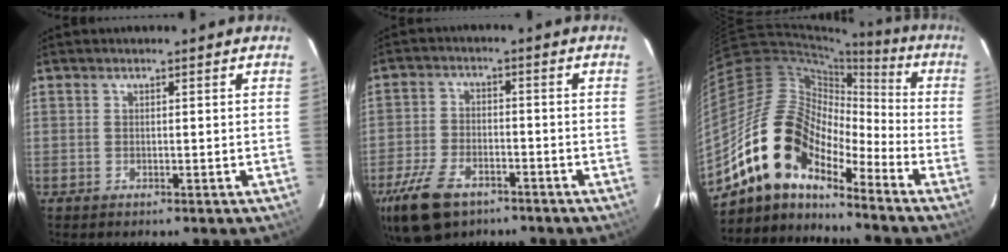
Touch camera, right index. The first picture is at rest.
{"total": 12.9, "force": [-8.2, 7.0, 7.1], "torque": [-0.180, -0.014, -0.150]}
{"total": 15.9, "force": [-11.9, 6.8, 8.1], "torque": [-0.139, 0.008, -0.236]}